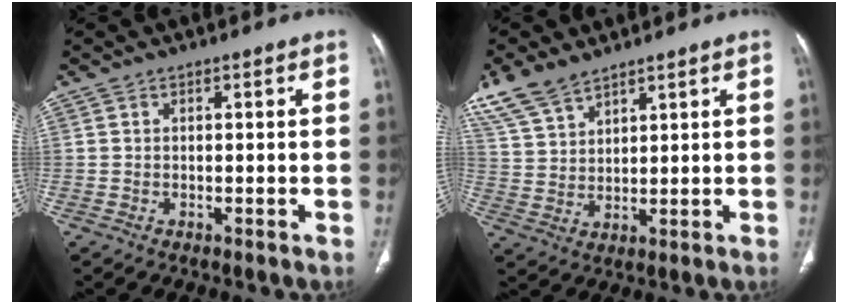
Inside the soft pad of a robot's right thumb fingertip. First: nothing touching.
{"total": 8.7, "force": [6.8, 3.7, 4.1], "torque": [-0.079, -0.013, 0.149]}